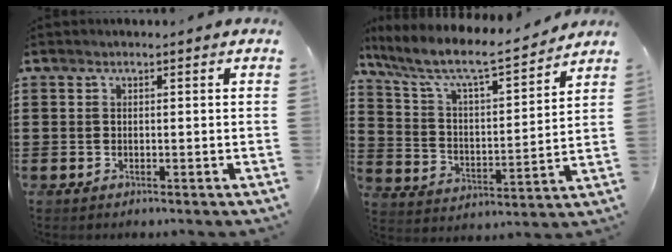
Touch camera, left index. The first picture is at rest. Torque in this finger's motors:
{"motor_torque": [2.14, 0.00, 0.35, 0.21]}